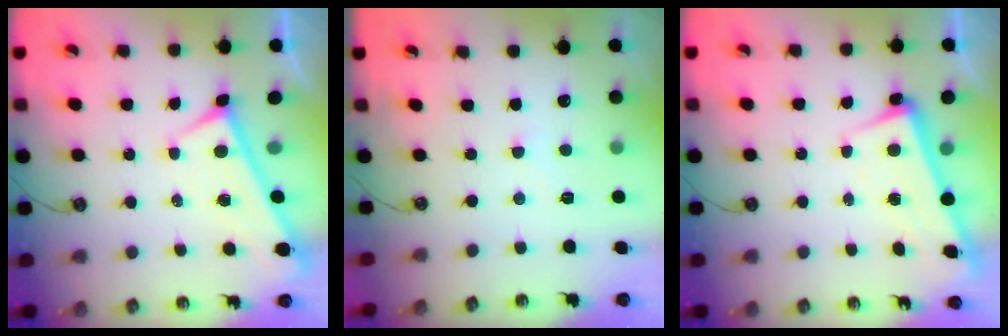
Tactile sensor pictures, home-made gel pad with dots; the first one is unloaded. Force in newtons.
{"total": 3.8, "press": 3.8, "slide": 0.4}
{"total": 2.3, "press": 2.1, "slide": 0.9}